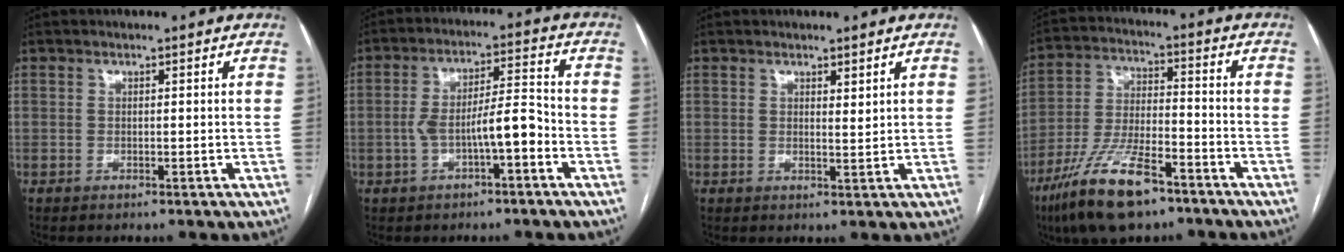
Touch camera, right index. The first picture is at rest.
{"total": 7.8, "force": [-2.6, 1.7, 7.2], "torque": [-0.131, 0.028, -0.039]}
{"total": 1.4, "force": [1.0, 0.3, 0.9], "torque": [-0.016, -0.010, 0.018]}
{"total": 14.0, "force": [-9.2, 3.8, 9.9], "torque": [-0.199, -0.016, -0.165]}